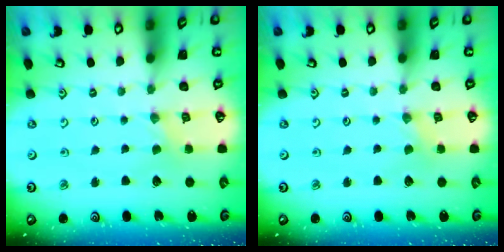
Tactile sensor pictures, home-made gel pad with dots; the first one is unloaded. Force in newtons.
{"total": 0.0}